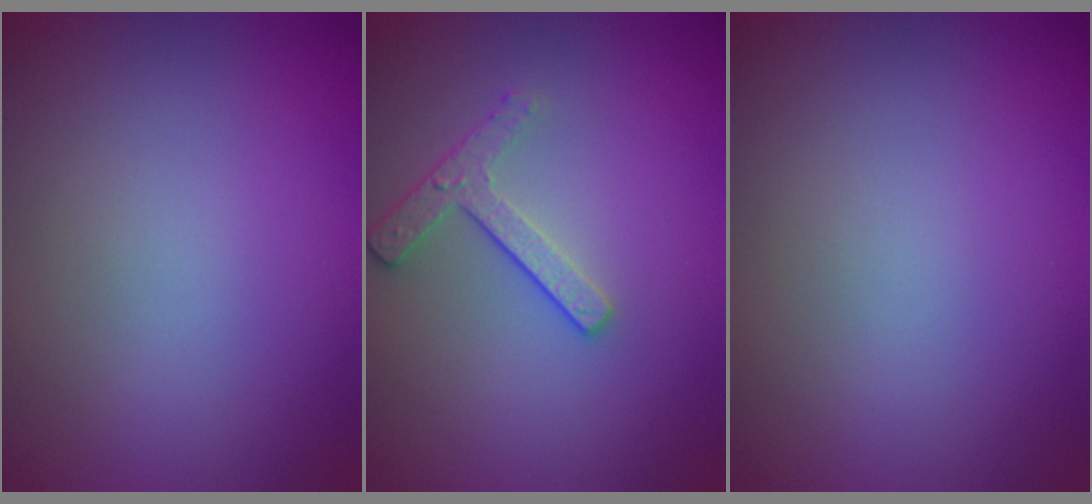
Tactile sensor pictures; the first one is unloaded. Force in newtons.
{"total": 2.5, "press": 2.2, "slide": 1.1}
{"total": 0.0}